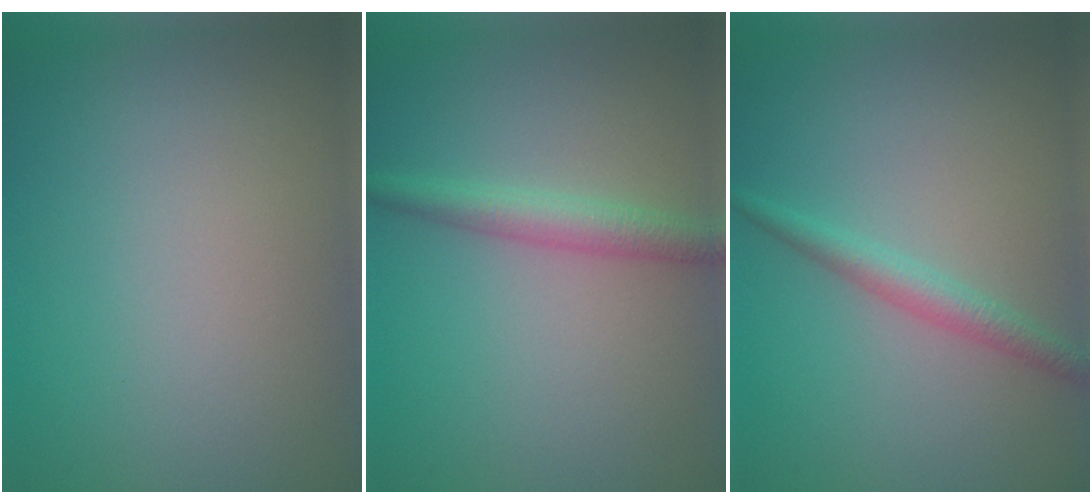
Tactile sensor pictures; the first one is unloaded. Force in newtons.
{"total": 2.7, "press": 2.7, "slide": 0.1}
{"total": 2.0, "press": 2.0, "slide": 0.0}